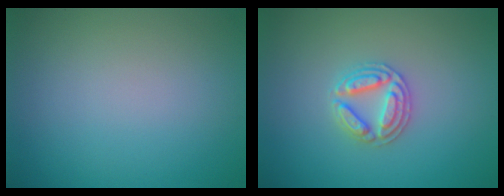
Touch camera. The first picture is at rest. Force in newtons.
{"total": 2.8, "press": 2.7, "slide": 0.5}